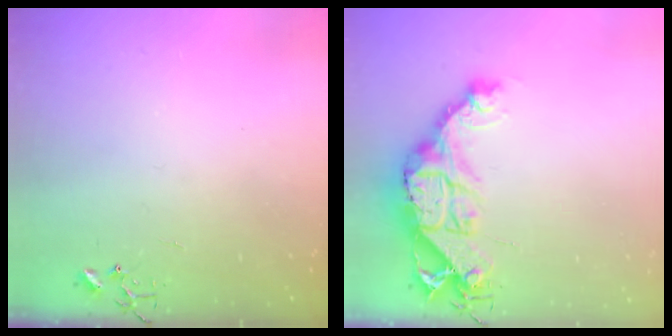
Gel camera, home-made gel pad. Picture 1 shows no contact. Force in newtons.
{"total": 18.1, "press": 18.0, "slide": 2.0}